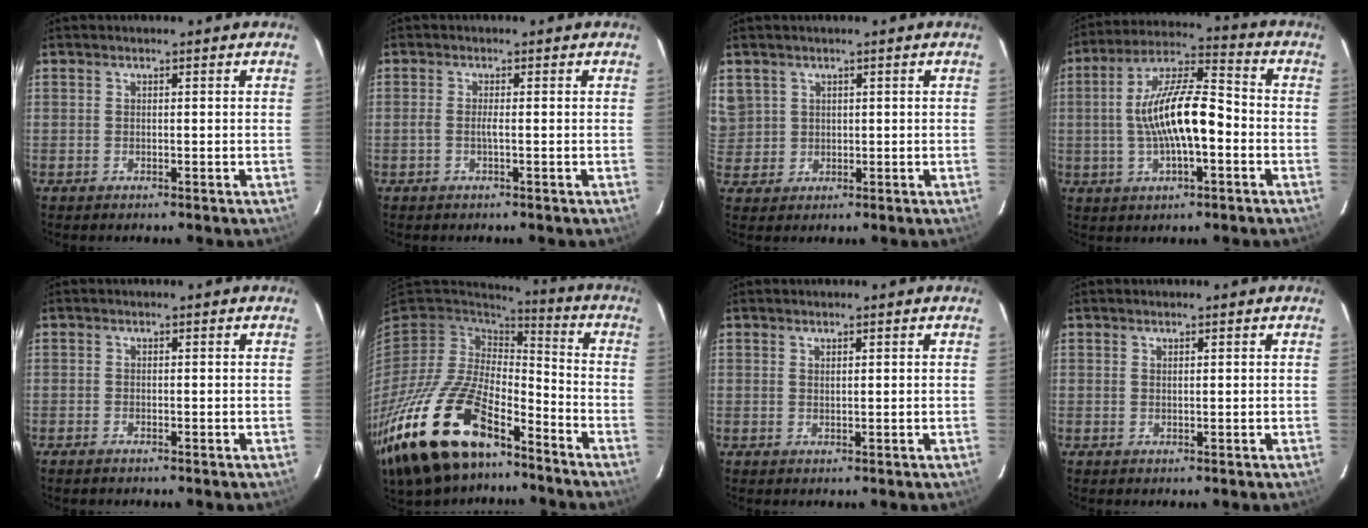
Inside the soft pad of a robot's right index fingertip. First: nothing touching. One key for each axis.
{"total": 1.2, "fx": -0.4, "fy": -0.2, "fz": 1.2, "tx": -0.022, "ty": -0.001, "tz": -0.009}
{"total": 6.3, "fx": 2.4, "fy": 5.7, "fz": 1.2, "tx": -0.023, "ty": 0.012, "tz": 0.060}
{"total": 14.0, "fx": -2.0, "fy": 4.4, "fz": 13.2, "tx": -0.243, "ty": 0.016, "tz": -0.037}
{"total": 0.8, "fx": -0.7, "fy": 0.3, "fz": 0.3, "tx": -0.009, "ty": -0.002, "tz": -0.016}
{"total": 25.2, "fx": -15.9, "fy": 11.4, "fz": 15.9, "tx": -0.353, "ty": -0.042, "tz": -0.281}
{"total": 0.8, "fx": 0.6, "fy": 0.3, "fz": 0.6, "tx": -0.010, "ty": 0.001, "tz": 0.011}
{"total": 0.6, "fx": 0.4, "fy": 0.2, "fz": 0.4, "tx": -0.008, "ty": 0.002, "tz": 0.008}